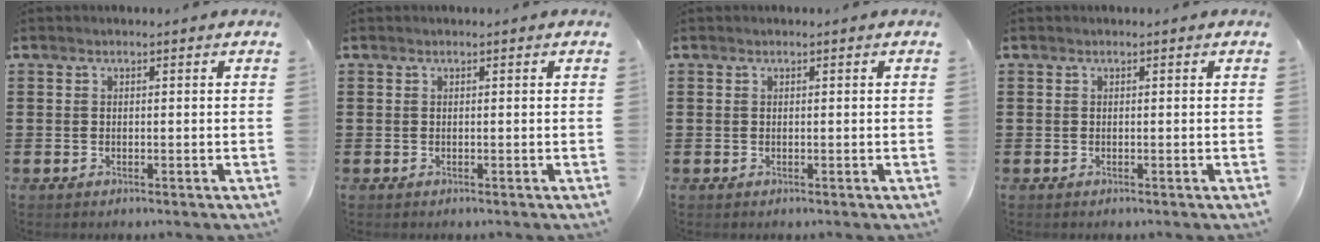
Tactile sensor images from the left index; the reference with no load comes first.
{"total": 0.0}
{"total": 0.0}
{"total": 0.0}